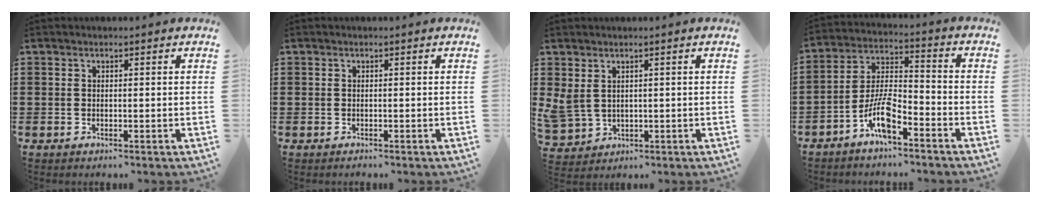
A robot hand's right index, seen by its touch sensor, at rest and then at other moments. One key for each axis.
{"total": 0.5, "fx": -0.5, "fy": 0.2, "fz": -0.1, "tx": 0.003, "ty": 0.002, "tz": -0.011}
{"total": 2.5, "fx": 1.3, "fy": 1.9, "fz": 1.1, "tx": -0.039, "ty": 0.005, "tz": 0.023}
{"total": 8.0, "fx": -5.1, "fy": 2.4, "fz": 5.7, "tx": -0.133, "ty": 0.000, "tz": -0.101}